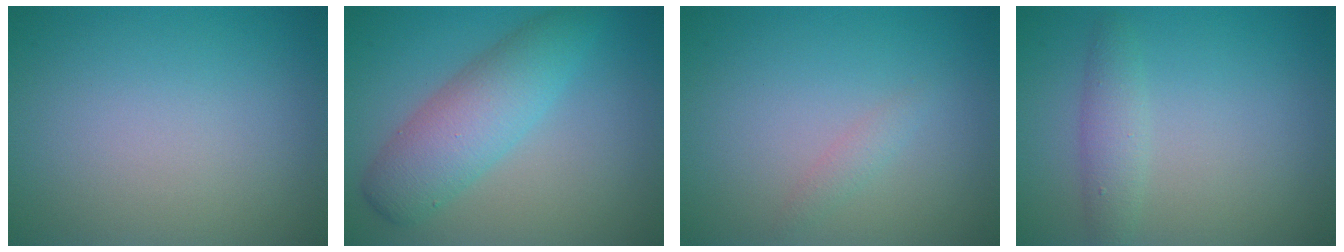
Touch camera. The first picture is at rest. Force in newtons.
{"total": 5.4, "press": 5.4, "slide": 0.1}
{"total": 0.9, "press": 0.9, "slide": 0.0}
{"total": 1.9, "press": 1.9, "slide": 0.1}